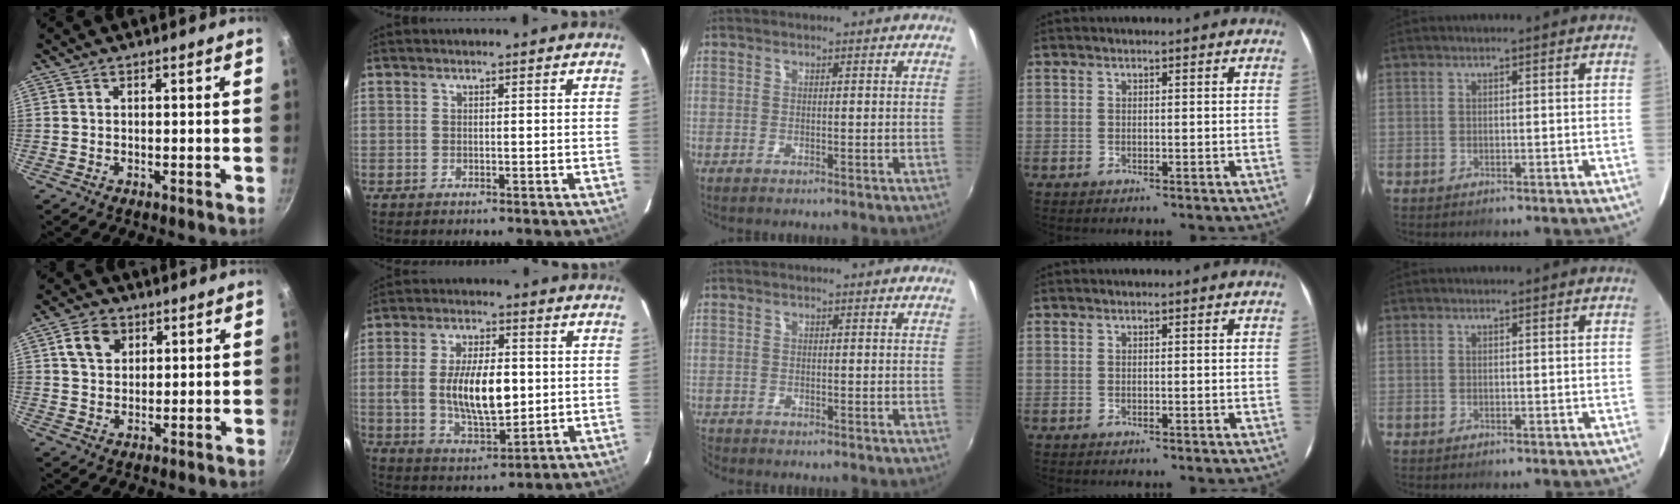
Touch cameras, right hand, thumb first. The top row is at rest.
{"thumb": {"total": 6.5, "force": [2.6, 4.9, 3.3], "torque": [-0.041, 0.001, 0.044]}, "index": {"total": 14.0, "force": [0.1, 6.5, 12.4], "torque": [-0.232, -0.004, 0.011]}, "middle": {"total": 2.1, "force": [-2.0, 0.7, 0.0], "torque": [-0.011, -0.009, -0.043]}}